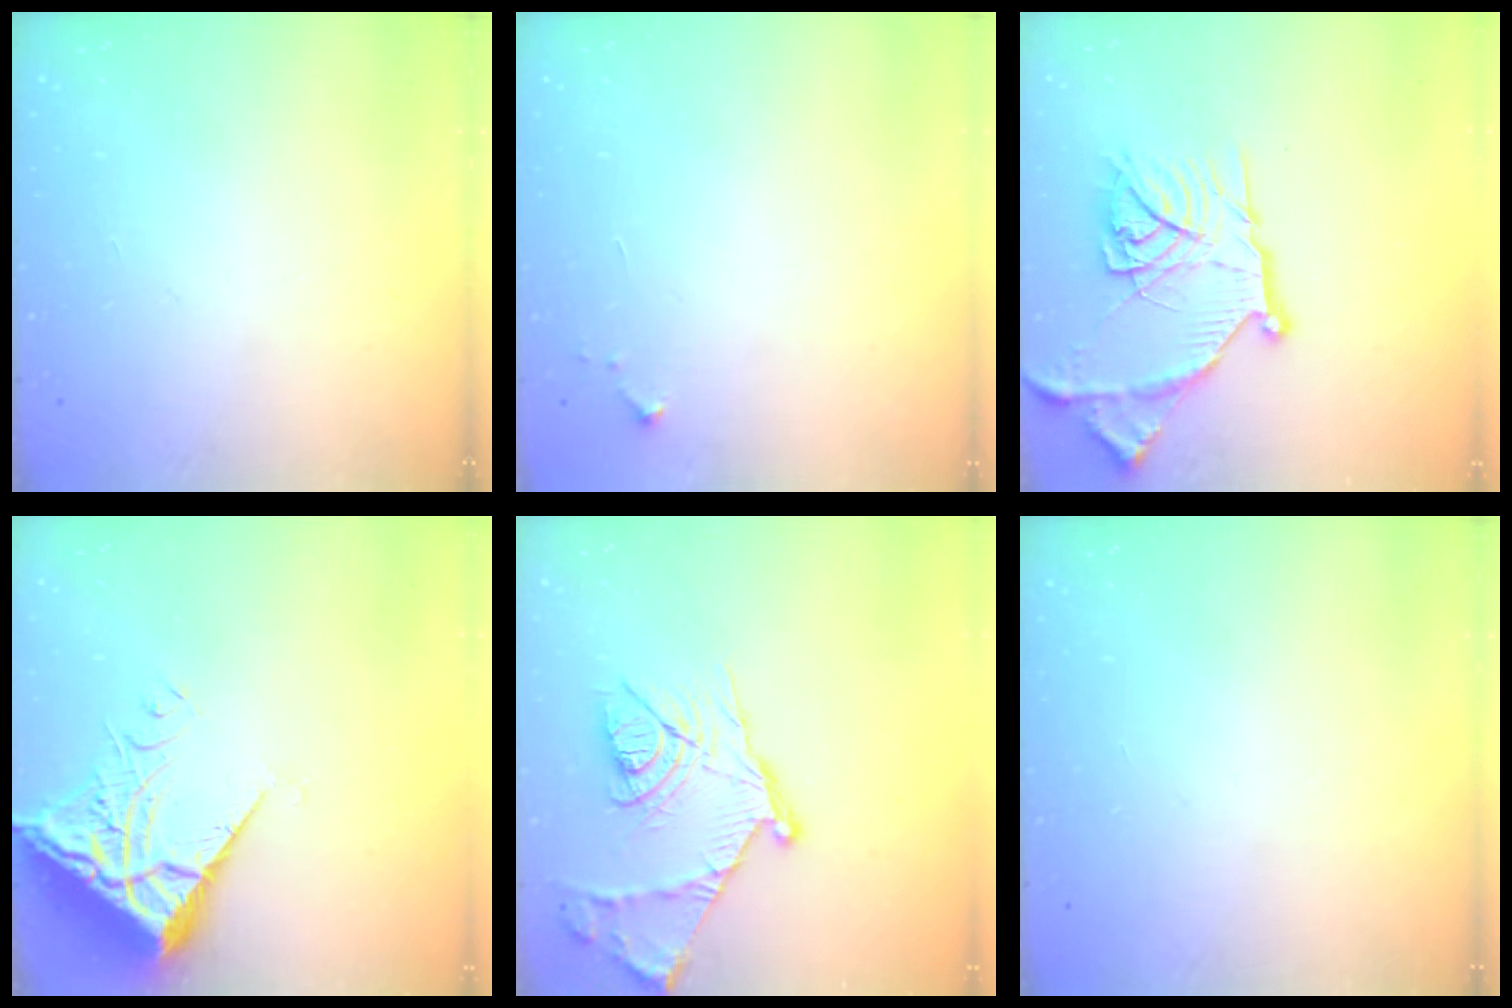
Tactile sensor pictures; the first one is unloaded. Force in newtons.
{"total": 2.6, "press": 2.6, "slide": 0.4}
{"total": 20.3, "press": 20.2, "slide": 1.6}
{"total": 7.5, "press": 7.4, "slide": 1.0}
{"total": 17.6, "press": 17.6, "slide": 1.2}
{"total": 0.0}